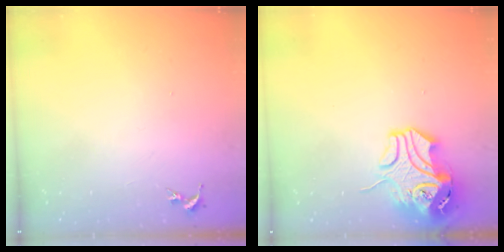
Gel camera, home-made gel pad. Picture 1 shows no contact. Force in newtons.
{"total": 12.7, "press": 12.5, "slide": 1.8}